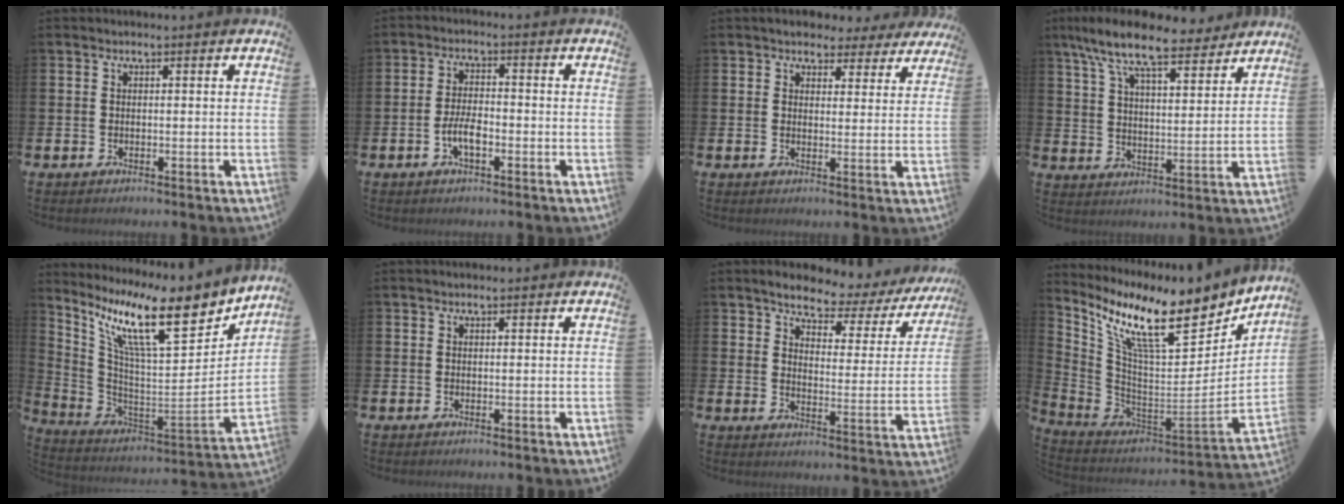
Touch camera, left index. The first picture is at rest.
{"total": 3.7, "force": [-1.3, 1.6, 3.1], "torque": [-0.059, 0.005, -0.027]}
{"total": 4.3, "force": [3.8, 1.9, 0.4], "torque": [-0.004, -0.026, 0.063]}
{"total": 10.4, "force": [8.9, 2.6, 4.7], "torque": [-0.110, -0.048, 0.153]}
{"total": 14.2, "force": [9.1, 3.6, 10.3], "torque": [-0.202, -0.051, 0.149]}
{"total": 0.0}
{"total": 4.9, "force": [4.4, 1.5, 1.5], "torque": [-0.048, -0.035, 0.064]}
{"total": 12.4, "force": [8.4, 3.9, 8.2], "torque": [-0.172, -0.060, 0.142]}